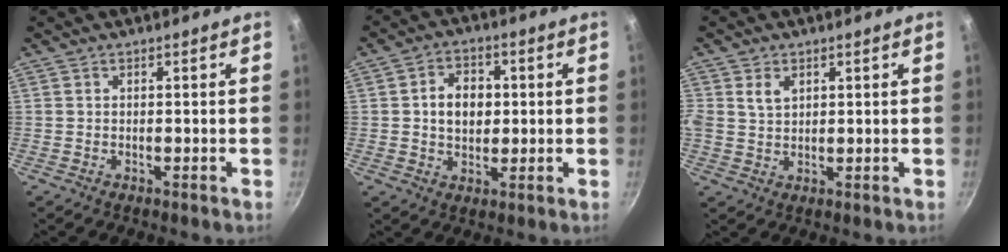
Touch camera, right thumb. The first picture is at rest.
{"total": 7.6, "force": [0.7, 5.8, 4.9], "torque": [-0.054, 0.006, 0.008]}
{"total": 4.1, "force": [1.6, 2.9, 2.4], "torque": [-0.038, -0.001, 0.033]}